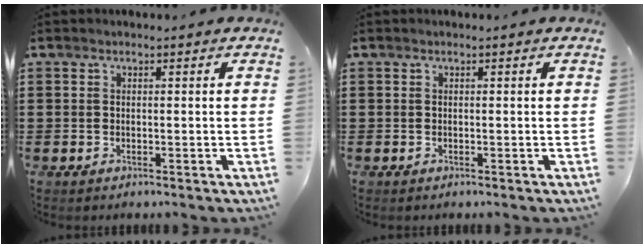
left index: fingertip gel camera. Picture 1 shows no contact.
{"total": 0.0}